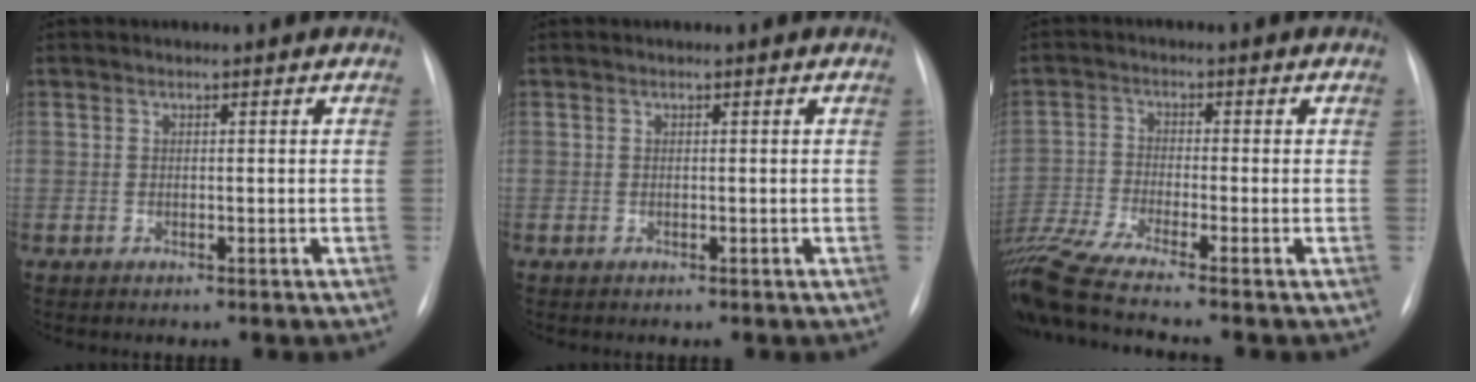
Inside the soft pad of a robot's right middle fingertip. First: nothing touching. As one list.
[{"total": 0.0}, {"total": 11.9, "force": [-10.2, -1.7, 6.0], "torque": [-0.123, -0.020, -0.183]}]